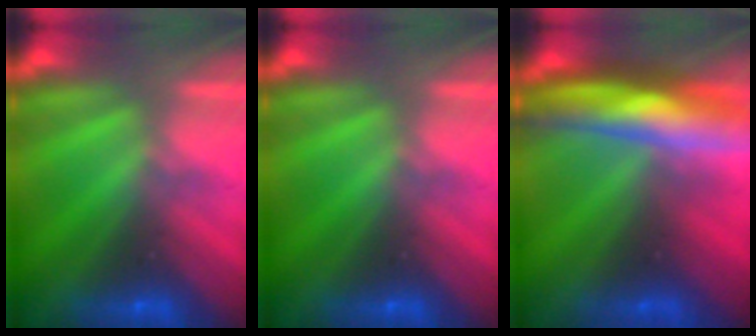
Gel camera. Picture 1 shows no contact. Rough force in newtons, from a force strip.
{"total": 0.0}
{"total": 6.5}